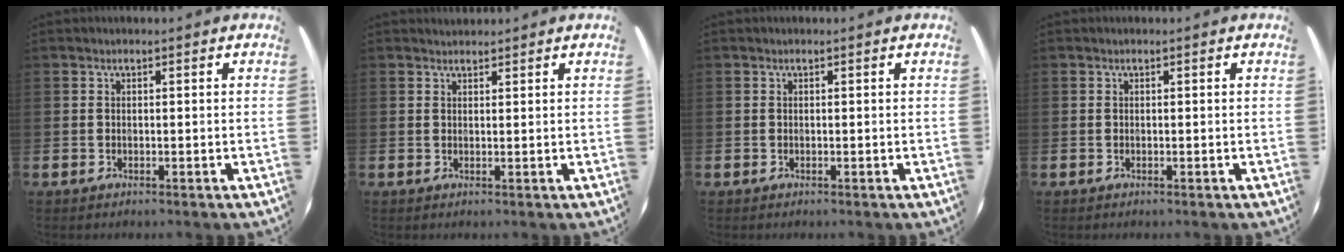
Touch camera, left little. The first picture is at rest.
{"total": 1.1, "force": [1.0, 0.3, -0.2], "torque": [0.011, 0.001, 0.019]}
{"total": 0.0}
{"total": 0.0}